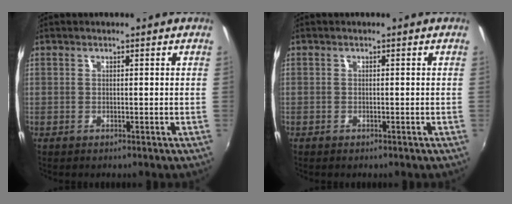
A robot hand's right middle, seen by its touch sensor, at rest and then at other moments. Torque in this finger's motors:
{"motor_torque": [0.69, -0.71, -0.11, -0.15]}